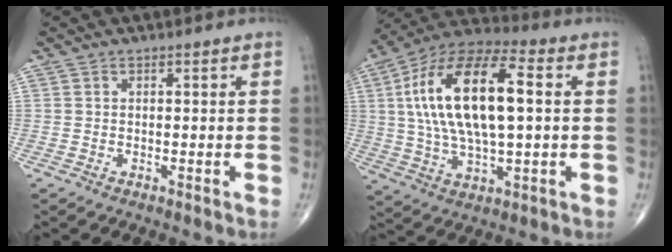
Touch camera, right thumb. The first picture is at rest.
{"total": 21.8, "force": [3.0, 9.1, 19.6], "torque": [-0.373, 0.025, 0.047]}